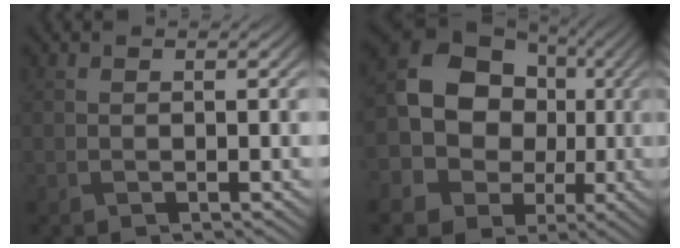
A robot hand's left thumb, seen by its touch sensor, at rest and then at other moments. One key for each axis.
{"total": 16.1, "fx": 0.2, "fy": 13.9, "fz": 8.2, "tx": -0.197, "ty": 0.004, "tz": -0.010}